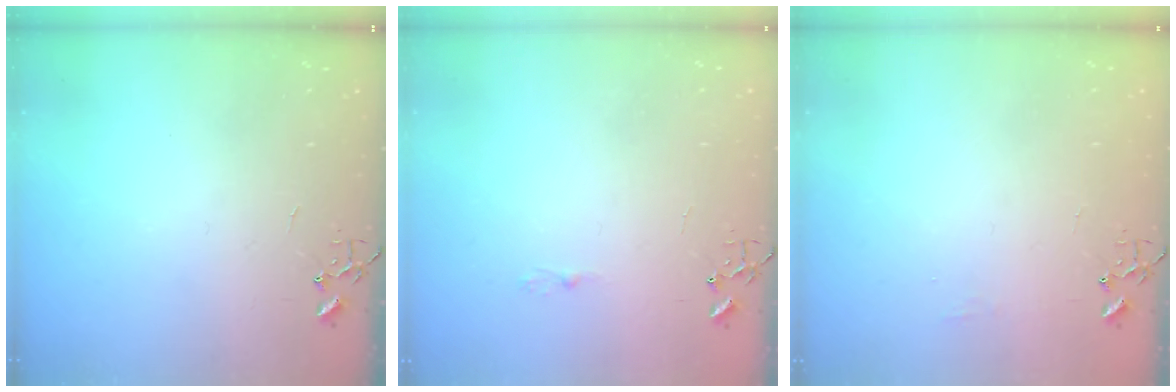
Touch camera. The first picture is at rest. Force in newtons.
{"total": 2.5, "press": 2.5, "slide": 0.3}
{"total": 4.6, "press": 4.6, "slide": 0.7}